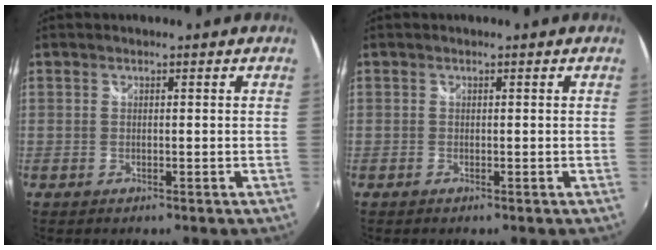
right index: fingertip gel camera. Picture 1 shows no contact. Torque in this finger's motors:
{"motor_torque": [0.10, 0.01, 0.03, 0.01]}